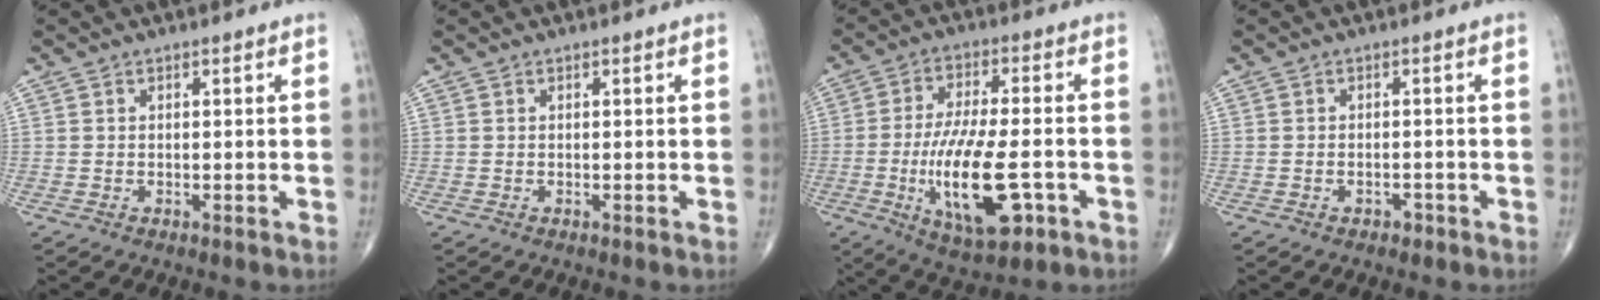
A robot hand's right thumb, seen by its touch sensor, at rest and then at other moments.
{"total": 0.0}
{"total": 14.5, "force": [-4.3, 5.4, 12.8], "torque": [-0.216, 0.006, -0.060]}
{"total": 1.4, "force": [-0.9, 1.0, 0.6], "torque": [-0.009, 0.006, -0.012]}